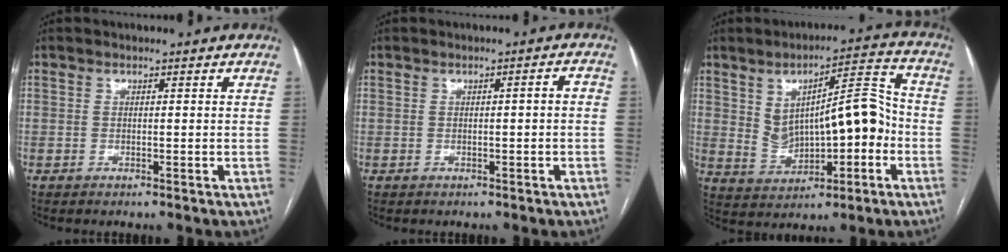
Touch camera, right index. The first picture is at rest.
{"total": 1.4, "force": [-0.3, 0.1, 1.4], "torque": [-0.015, 0.003, -0.003]}
{"total": 12.4, "force": [-0.2, 4.8, 11.4], "torque": [-0.182, 0.033, 0.018]}